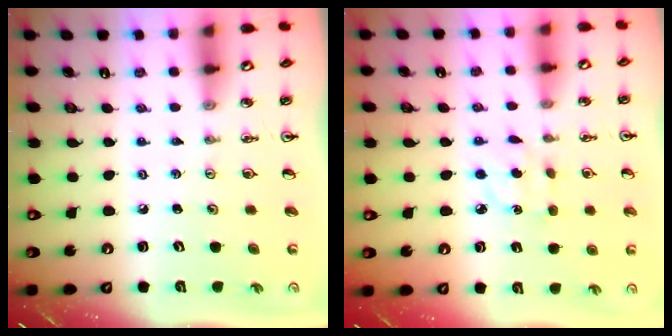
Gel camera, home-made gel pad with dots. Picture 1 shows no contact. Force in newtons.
{"total": 5.8, "press": 5.8, "slide": 0.6}